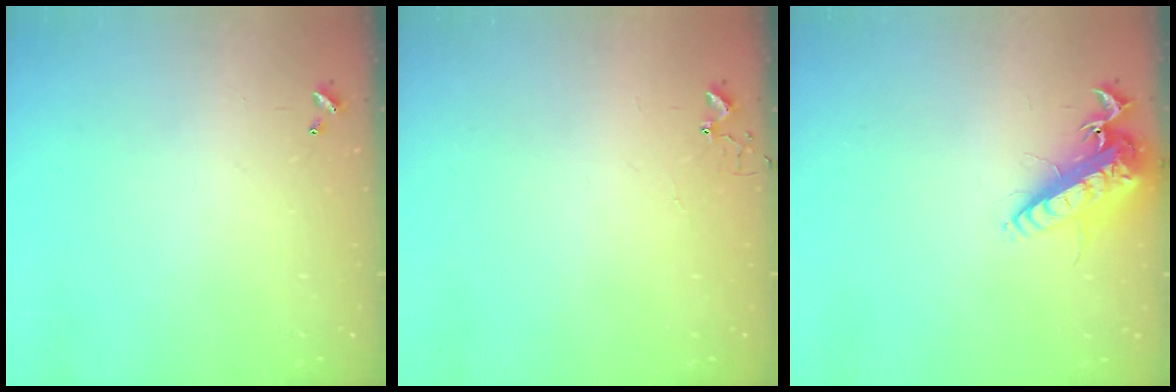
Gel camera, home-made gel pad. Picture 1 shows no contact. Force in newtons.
{"total": 2.7, "press": 2.7, "slide": 0.2}
{"total": 15.9, "press": 15.5, "slide": 3.3}